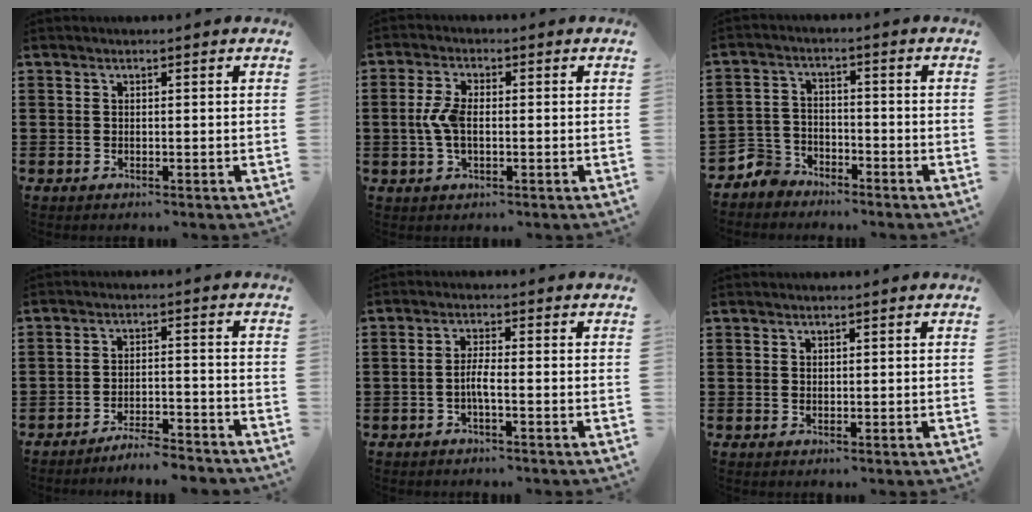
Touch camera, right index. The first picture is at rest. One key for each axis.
{"total": 4.9, "fx": -0.3, "fy": 2.3, "fz": 4.3, "tx": -0.111, "ty": -0.005, "tz": -0.014}
{"total": 4.5, "fx": -4.1, "fy": 1.9, "fz": 0.2, "tx": -0.028, "ty": 0.003, "tz": -0.089}
{"total": 4.4, "fx": -4.3, "fy": -0.1, "fz": 0.8, "tx": -0.016, "ty": 0.002, "tz": -0.089}
{"total": 2.7, "fx": -1.1, "fy": 0.3, "fz": 2.4, "tx": -0.052, "ty": -0.002, "tz": -0.023}
{"total": 0.6, "fx": 0.4, "fy": 0.5, "fz": 0.1, "tx": -0.004, "ty": 0.002, "tz": 0.008}